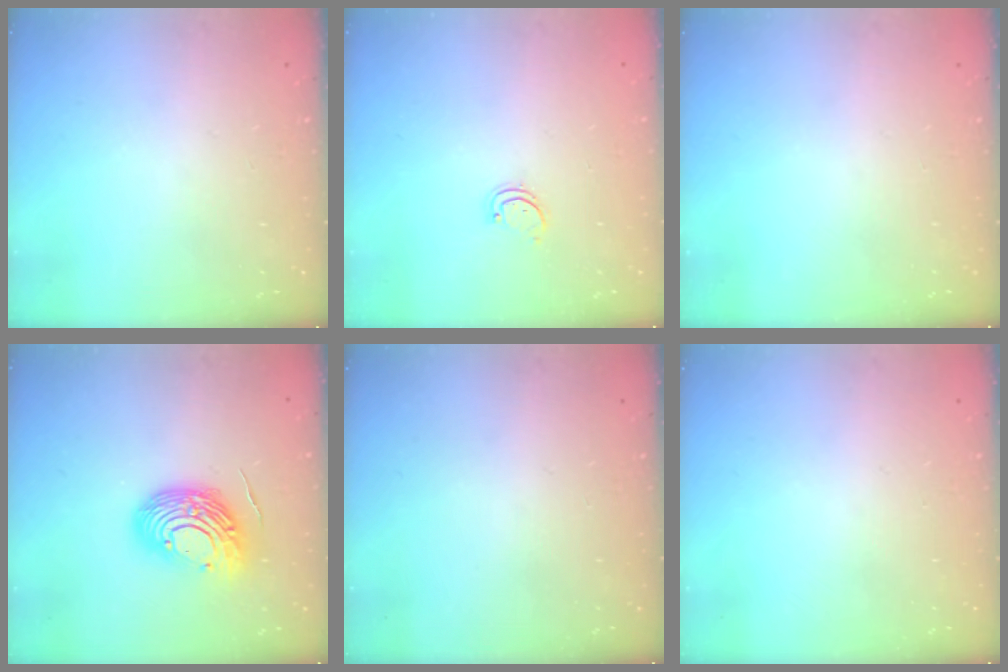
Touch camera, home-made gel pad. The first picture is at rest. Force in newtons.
{"total": 1.7, "press": 1.7, "slide": 0.3}
{"total": 0.0}
{"total": 13.6, "press": 13.4, "slide": 2.2}
{"total": 0.0}
{"total": 0.0}